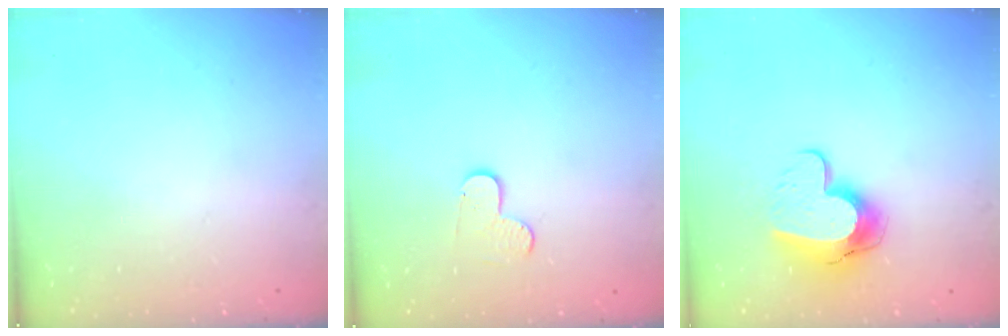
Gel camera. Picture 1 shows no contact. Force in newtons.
{"total": 4.0, "press": 4.0, "slide": 0.2}
{"total": 12.6, "press": 12.5, "slide": 1.1}